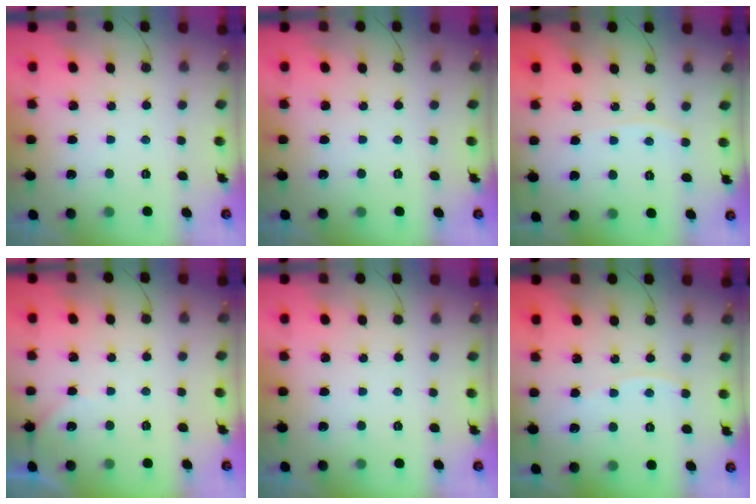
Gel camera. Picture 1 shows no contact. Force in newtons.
{"total": 0.0}
{"total": 2.3, "press": 2.3, "slide": 0.3}
{"total": 3.1, "press": 3.1, "slide": 0.3}
{"total": 0.0}
{"total": 2.8, "press": 2.8, "slide": 0.4}